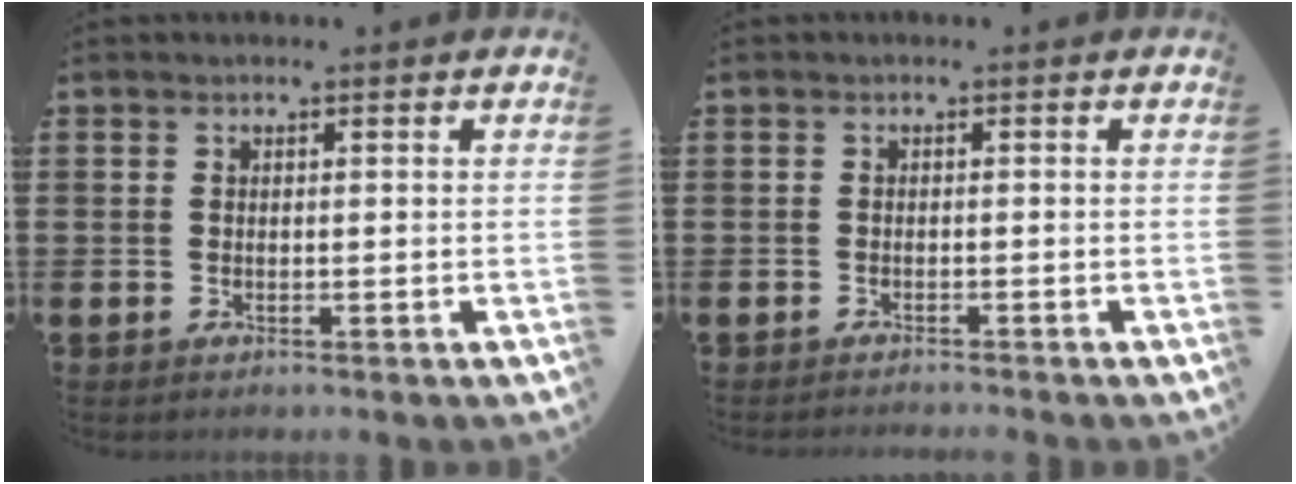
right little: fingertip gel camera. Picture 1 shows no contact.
{"total": 0.6, "force": [-0.6, -0.2, 0.0], "torque": [0.000, -0.001, -0.013]}